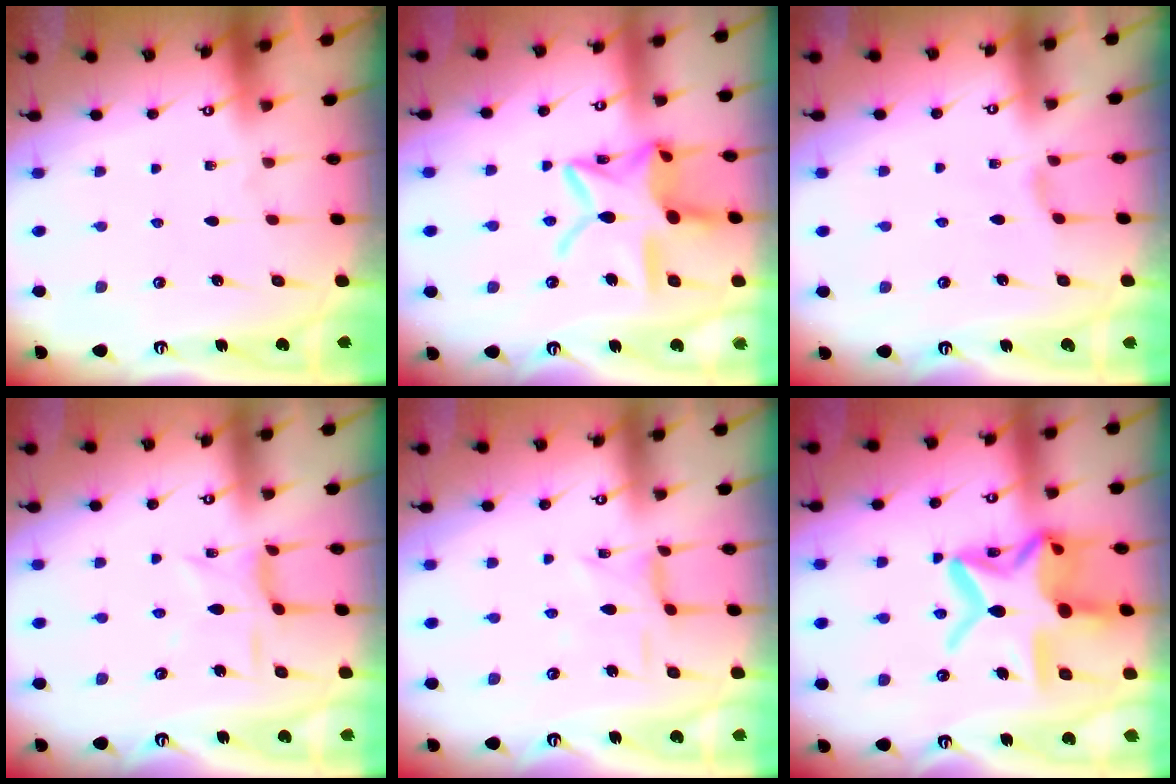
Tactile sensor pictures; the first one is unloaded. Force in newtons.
{"total": 17.8, "press": 17.7, "slide": 1.4}
{"total": 1.5, "press": 1.5, "slide": 0.4}
{"total": 4.9, "press": 4.8, "slide": 0.5}
{"total": 2.9, "press": 2.9, "slide": 0.3}
{"total": 21.1, "press": 21.1, "slide": 1.7}